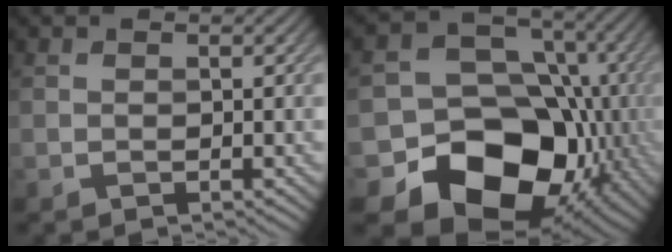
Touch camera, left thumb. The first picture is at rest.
{"total": 15.7, "force": [-5.4, 12.5, 7.9], "torque": [-0.151, -0.045, -0.093]}